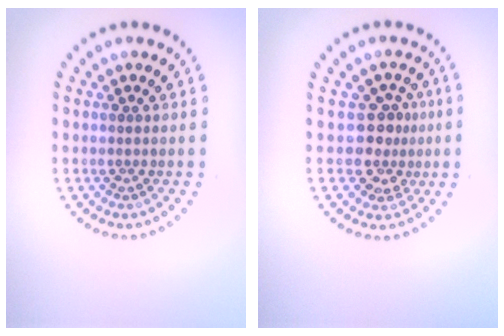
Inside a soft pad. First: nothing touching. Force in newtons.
{"total": 2.7, "press": 2.3, "slide": 1.5}